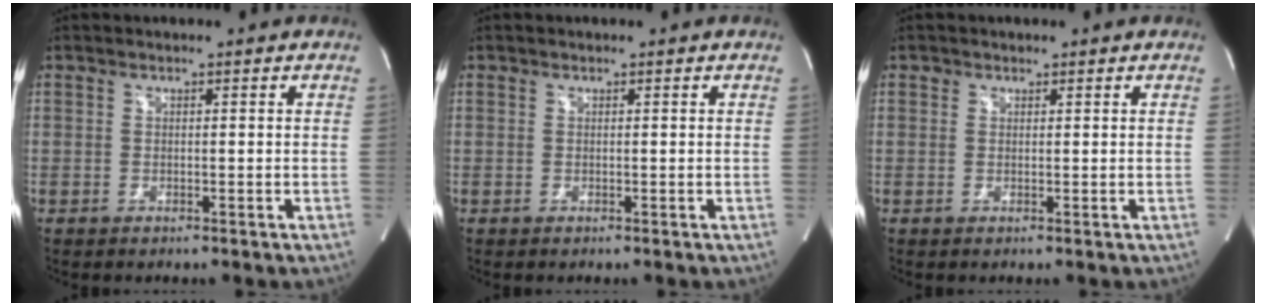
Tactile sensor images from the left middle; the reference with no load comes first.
{"total": 0.0}
{"total": 0.7, "force": [0.5, 0.5, 0.0], "torque": [0.005, -0.002, 0.005]}